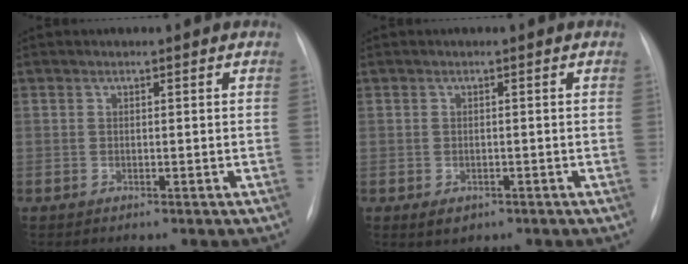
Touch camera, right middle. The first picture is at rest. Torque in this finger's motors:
{"motor_torque": [0.40, -0.35, 0.11, 0.01]}